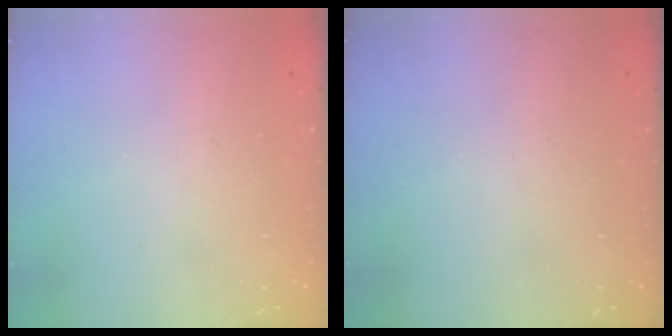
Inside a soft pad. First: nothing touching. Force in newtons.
{"total": 0.0}